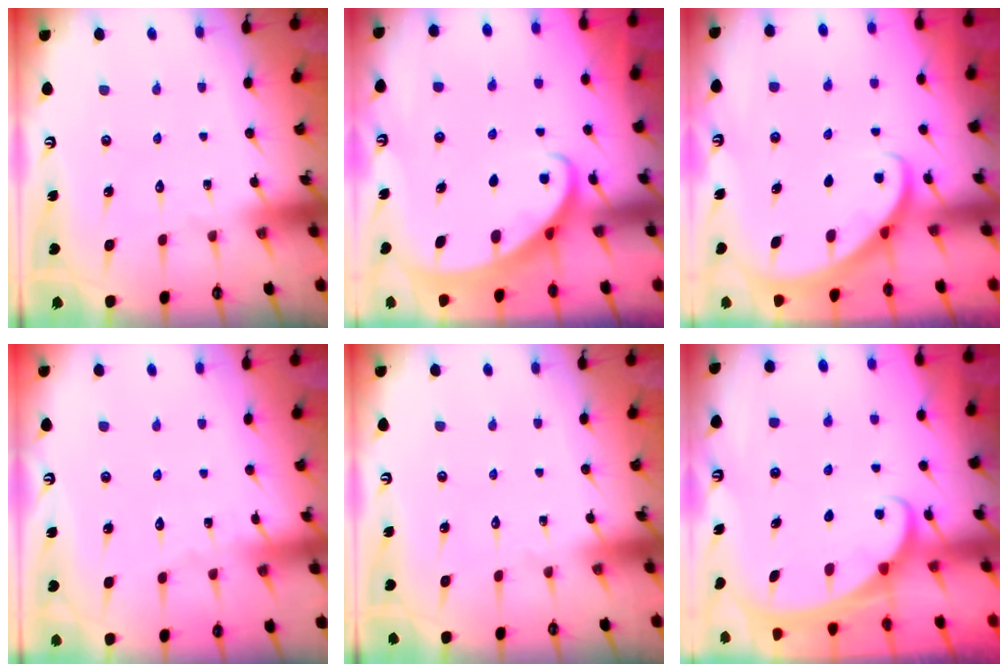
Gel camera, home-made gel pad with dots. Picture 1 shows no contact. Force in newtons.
{"total": 2.5, "press": 2.5, "slide": 0.3}
{"total": 2.8, "press": 2.8, "slide": 0.2}
{"total": 3.3, "press": 3.3, "slide": 0.3}
{"total": 0.0}
{"total": 1.9, "press": 1.9, "slide": 0.1}